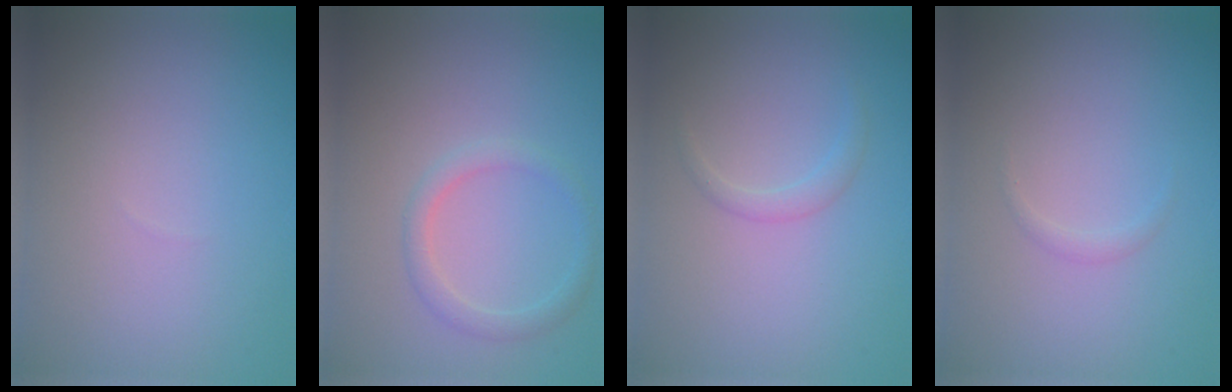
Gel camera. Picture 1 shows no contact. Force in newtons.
{"total": 1.9, "press": 1.9, "slide": 0.2}
{"total": 1.2, "press": 1.2, "slide": 0.1}
{"total": 0.6, "press": 0.6, "slide": 0.0}